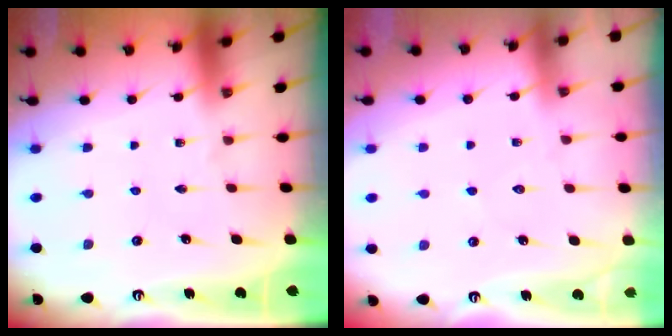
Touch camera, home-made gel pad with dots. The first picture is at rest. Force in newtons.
{"total": 3.5, "press": 3.5, "slide": 0.4}